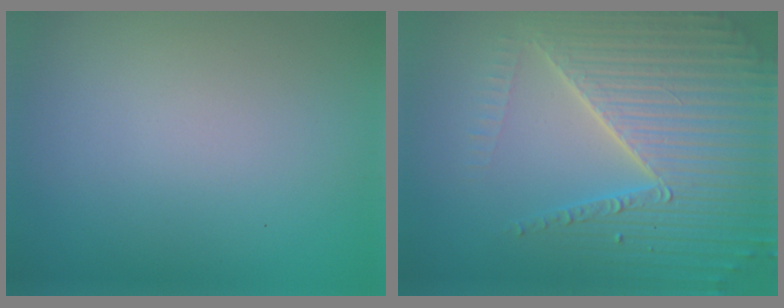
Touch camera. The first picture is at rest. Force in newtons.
{"total": 7.0, "press": 6.8, "slide": 1.5}